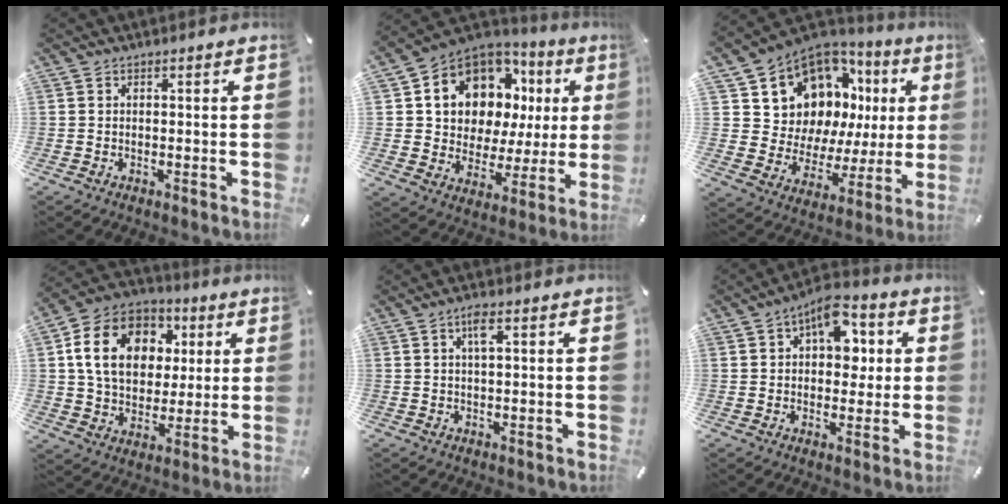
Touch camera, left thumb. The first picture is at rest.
{"total": 11.3, "force": [5.3, 9.2, 3.7], "torque": [-0.075, -0.054, 0.105]}
{"total": 11.9, "force": [7.5, 8.5, 3.6], "torque": [-0.083, -0.080, 0.149]}
{"total": 16.0, "force": [4.1, 12.8, 8.7], "torque": [-0.167, 0.007, 0.077]}
{"total": 3.2, "force": [1.1, 0.7, 2.9], "torque": [-0.062, 0.005, 0.016]}
{"total": 10.3, "force": [3.3, 6.4, 7.4], "torque": [-0.098, -0.005, 0.056]}